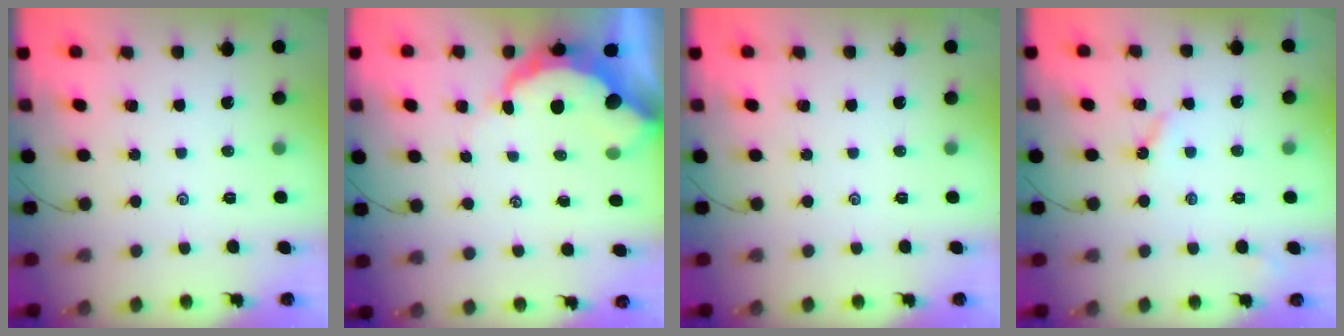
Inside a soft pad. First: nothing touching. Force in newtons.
{"total": 8.7, "press": 8.7, "slide": 0.9}
{"total": 0.0}
{"total": 3.3, "press": 3.3, "slide": 0.6}